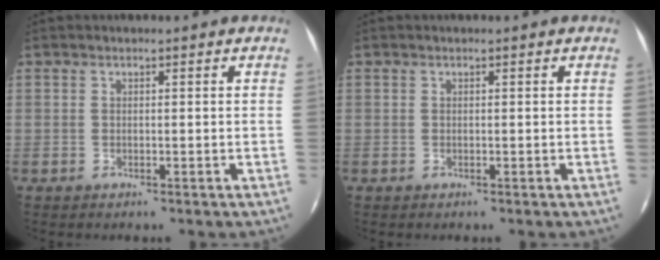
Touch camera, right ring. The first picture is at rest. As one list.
[{"total": 0.0}]